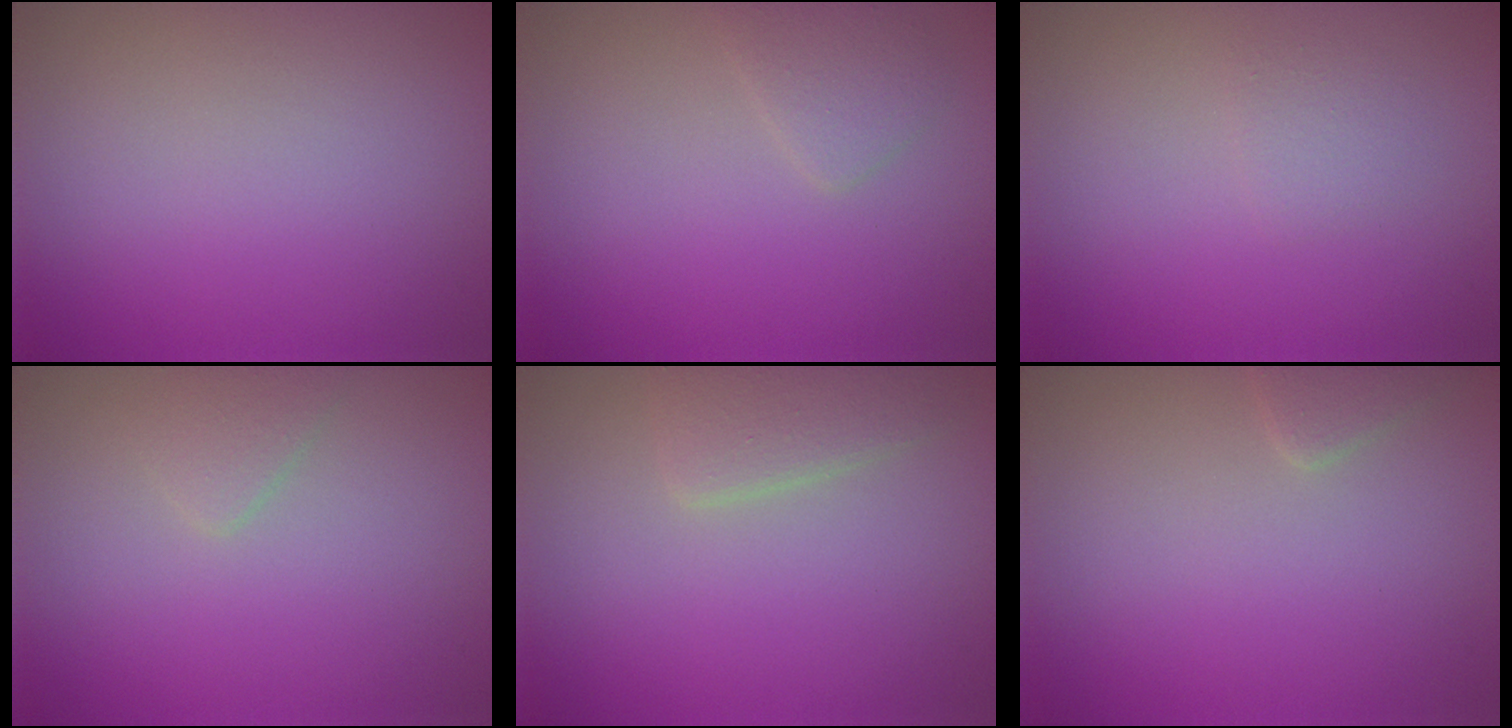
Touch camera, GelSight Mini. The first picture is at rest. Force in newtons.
{"total": 1.5, "press": 1.5, "slide": 0.1}
{"total": 1.1, "press": 1.0, "slide": 0.1}
{"total": 1.2, "press": 1.2, "slide": 0.1}
{"total": 2.5, "press": 2.5, "slide": 0.1}
{"total": 1.2, "press": 1.2, "slide": 0.1}